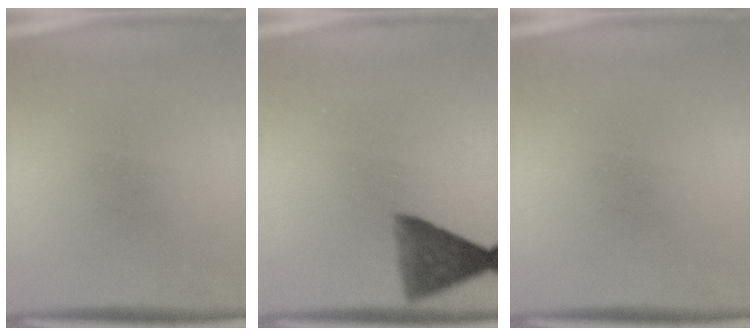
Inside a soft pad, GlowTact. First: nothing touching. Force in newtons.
{"total": 6.8}
{"total": 0.0}